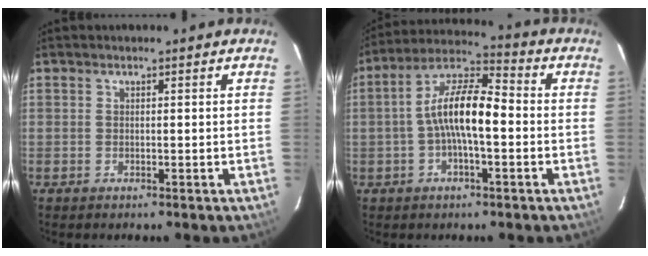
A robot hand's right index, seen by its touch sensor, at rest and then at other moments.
{"total": 10.8, "force": [-1.4, 3.3, 10.2], "torque": [-0.199, 0.022, -0.033]}